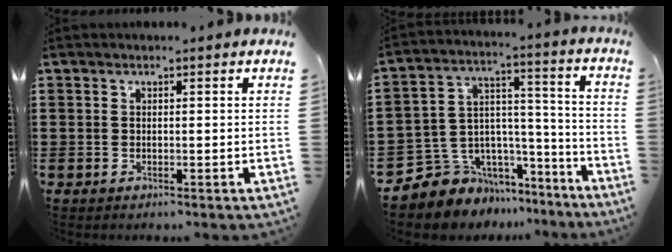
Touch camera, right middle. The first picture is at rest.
{"total": 7.6, "force": [-5.7, 5.0, -0.4], "torque": [-0.021, -0.001, -0.106]}